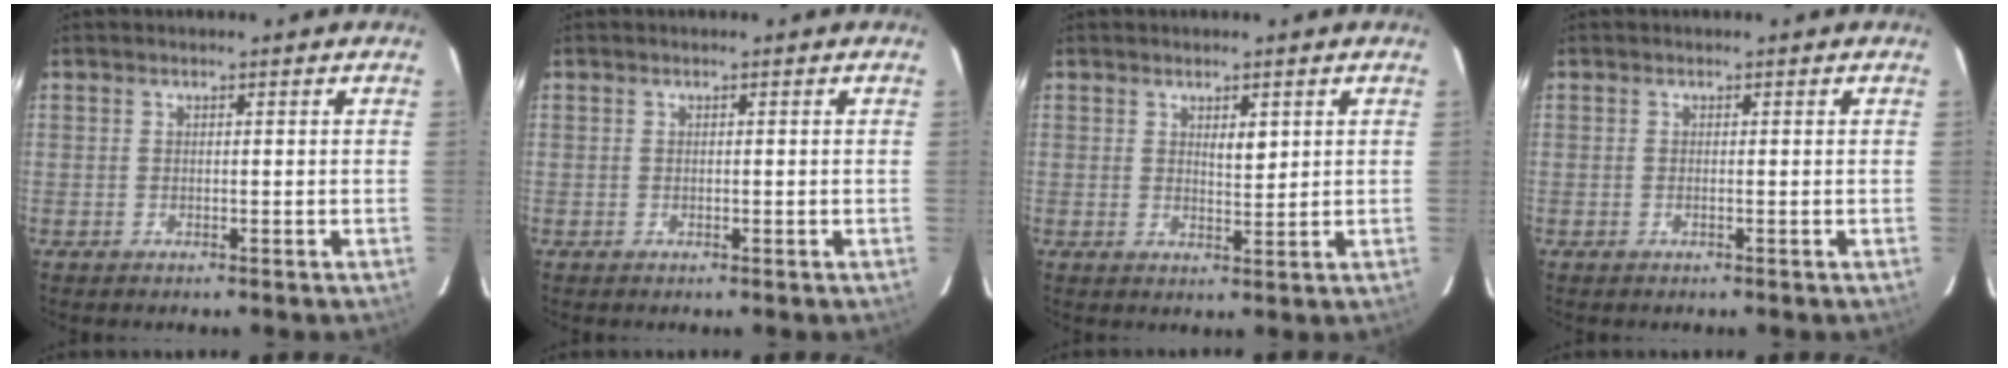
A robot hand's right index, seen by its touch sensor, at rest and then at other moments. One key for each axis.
{"total": 0.0}
{"total": 2.5, "fx": 1.1, "fy": 0.8, "fz": 2.1, "tx": -0.035, "ty": -0.003, "tz": 0.021}
{"total": 0.0}